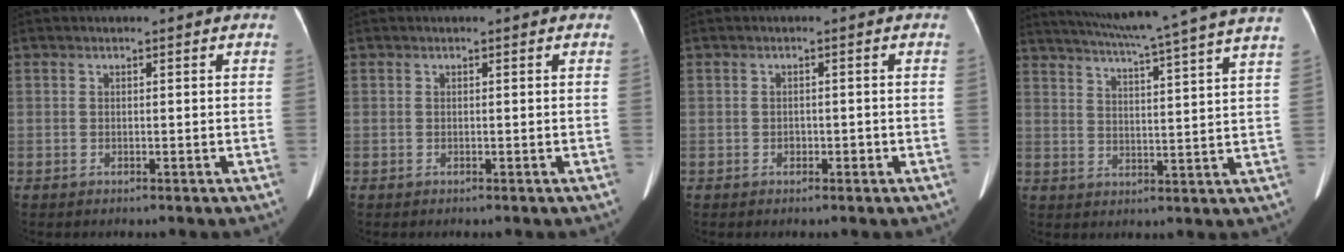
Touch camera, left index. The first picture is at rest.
{"total": 0.0}
{"total": 1.0, "force": [-0.6, 0.7, 0.4], "torque": [-0.009, 0.000, -0.009]}
{"total": 21.8, "force": [18.9, -1.9, 10.8], "torque": [-0.187, -0.027, 0.246]}